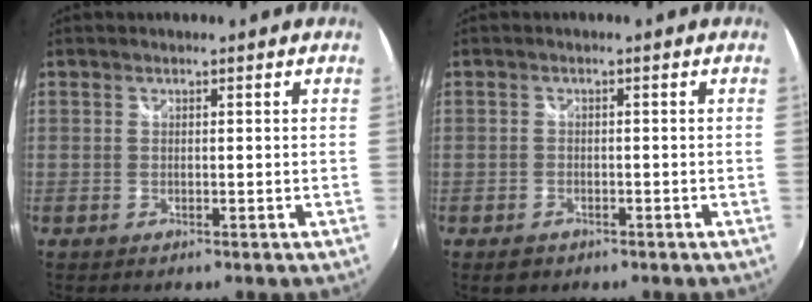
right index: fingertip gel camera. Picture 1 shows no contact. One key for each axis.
{"total": 2.6, "fx": -1.7, "fy": 1.8, "fz": 0.9, "tx": -0.022, "ty": -0.001, "tz": -0.023}